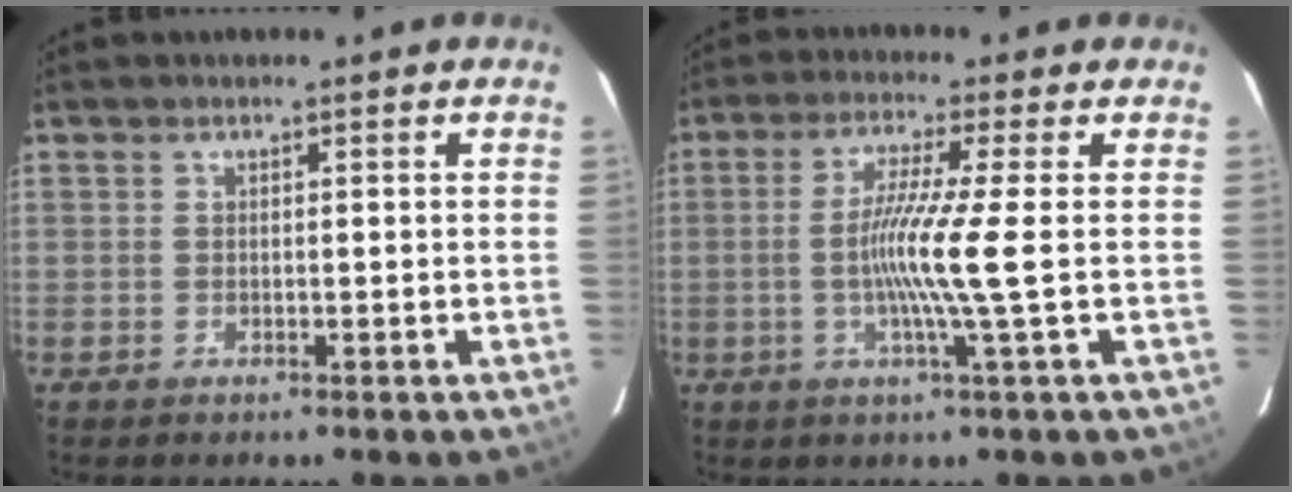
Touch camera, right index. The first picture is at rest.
{"total": 8.1, "force": [-0.7, -1.9, 7.8], "torque": [-0.153, -0.014, -0.016]}